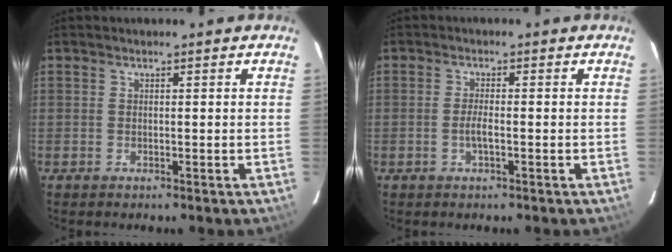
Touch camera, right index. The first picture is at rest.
{"total": 2.3, "force": [-0.8, 0.2, 2.1], "torque": [-0.042, -0.001, -0.015]}